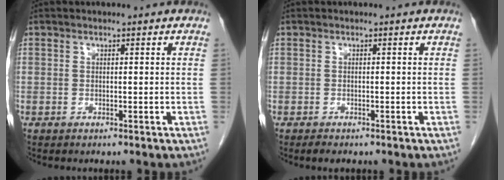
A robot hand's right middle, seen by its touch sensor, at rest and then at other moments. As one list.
[{"total": 1.3, "force": [-1.0, 0.3, 0.7], "torque": [-0.013, -0.003, -0.014]}]